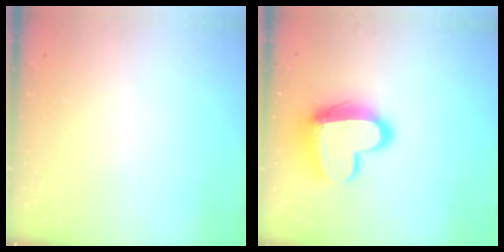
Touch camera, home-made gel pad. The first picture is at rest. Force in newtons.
{"total": 15.2, "press": 15.2, "slide": 1.4}